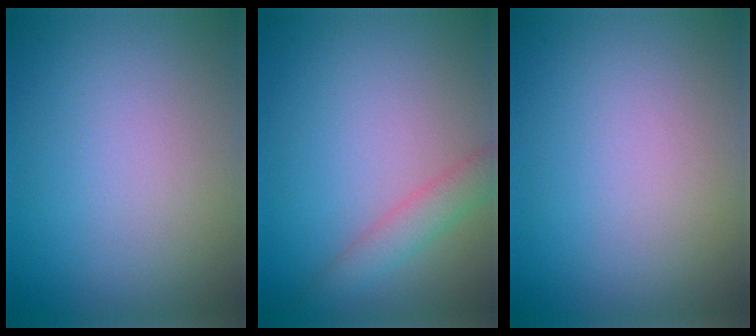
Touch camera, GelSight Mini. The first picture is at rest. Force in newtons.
{"total": 2.5, "press": 2.5, "slide": 0.1}
{"total": 0.0}